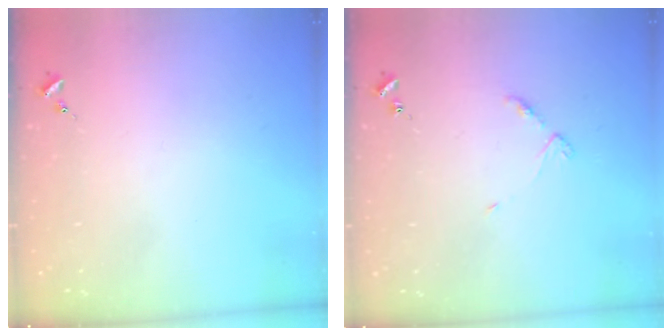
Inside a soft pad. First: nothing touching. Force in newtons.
{"total": 4.4, "press": 4.3, "slide": 0.5}